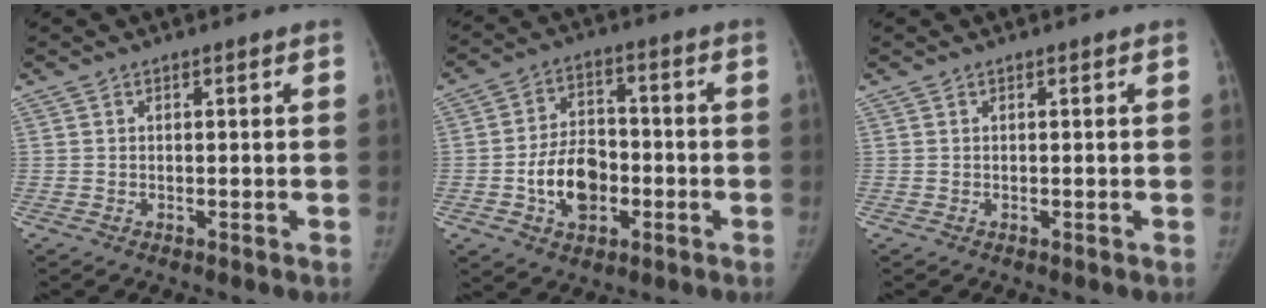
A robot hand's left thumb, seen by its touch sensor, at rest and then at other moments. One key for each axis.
{"total": 11.1, "fx": -2.9, "fy": 7.7, "fz": 7.3, "tx": -0.095, "ty": 0.021, "tz": -0.049}
{"total": 0.0}